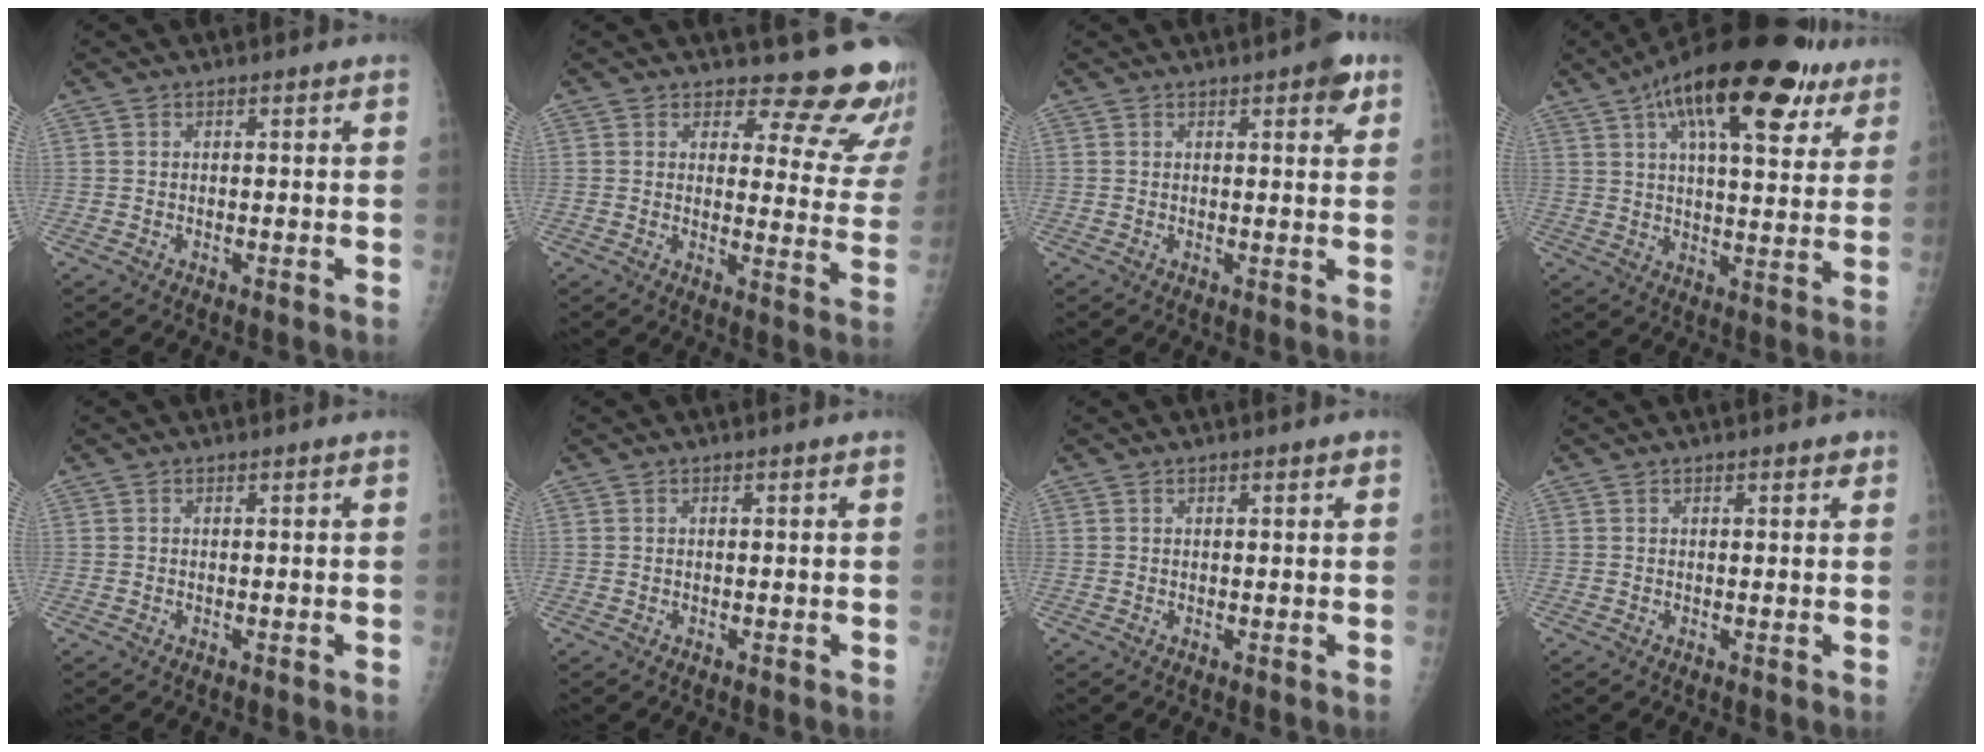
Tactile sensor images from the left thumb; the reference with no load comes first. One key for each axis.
{"total": 15.1, "fx": 14.0, "fy": 4.6, "fz": 3.2, "tx": 0.014, "ty": -0.139, "tz": 0.141}
{"total": 4.1, "fx": 2.2, "fy": 1.4, "fz": 3.2, "tx": -0.029, "ty": -0.006, "tz": 0.021}
{"total": 24.7, "fx": 13.5, "fy": 9.6, "fz": 18.3, "tx": -0.258, "ty": -0.004, "tz": 0.200}
{"total": 0.0}
{"total": 0.0}
{"total": 1.2, "fx": 0.7, "fy": 0.4, "fz": 0.9, "tx": -0.012, "ty": 0.000, "tz": 0.008}
{"total": 1.8, "fx": 1.0, "fy": 0.8, "fz": 1.2, "tx": -0.008, "ty": -0.002, "tz": 0.011}